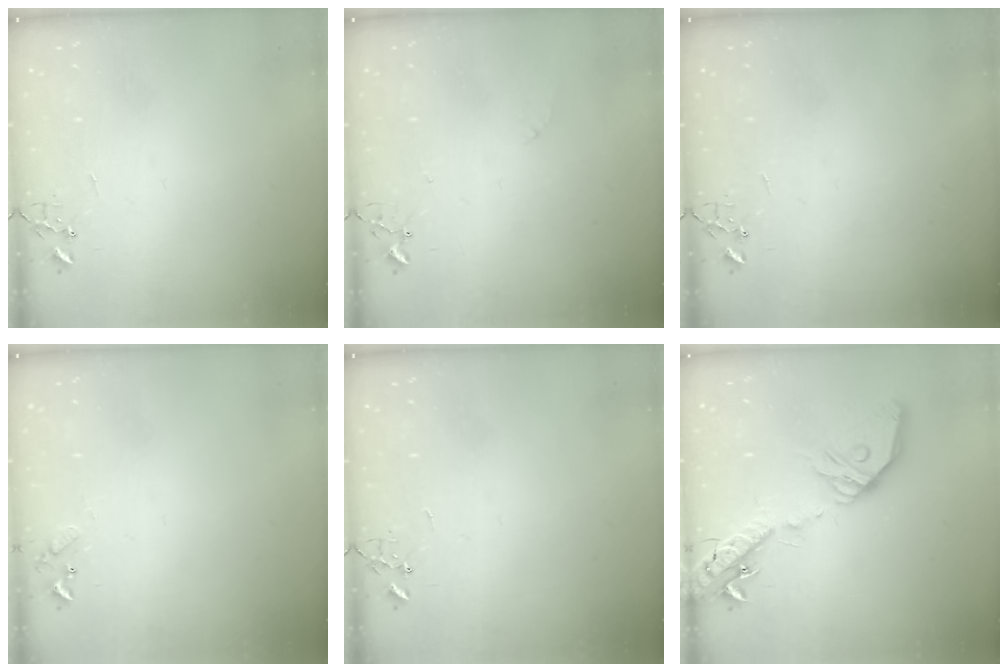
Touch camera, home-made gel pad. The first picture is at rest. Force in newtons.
{"total": 5.5, "press": 5.5, "slide": 0.8}
{"total": 0.0}
{"total": 5.5, "press": 5.5, "slide": 0.4}
{"total": 0.0}
{"total": 23.1, "press": 22.8, "slide": 3.6}